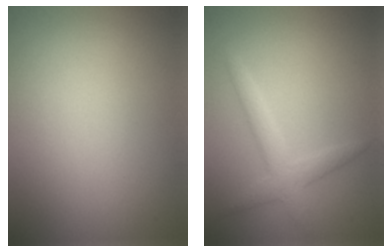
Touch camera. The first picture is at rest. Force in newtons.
{"total": 2.5, "press": 2.5, "slide": 0.1}